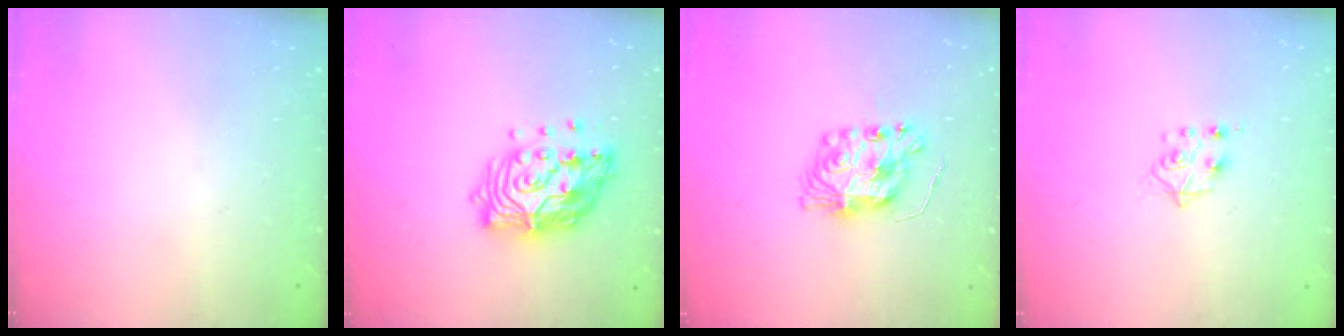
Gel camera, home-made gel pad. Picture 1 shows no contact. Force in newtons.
{"total": 14.9, "press": 14.9, "slide": 1.3}
{"total": 8.6, "press": 8.6, "slide": 0.5}
{"total": 7.6, "press": 7.5, "slide": 0.7}